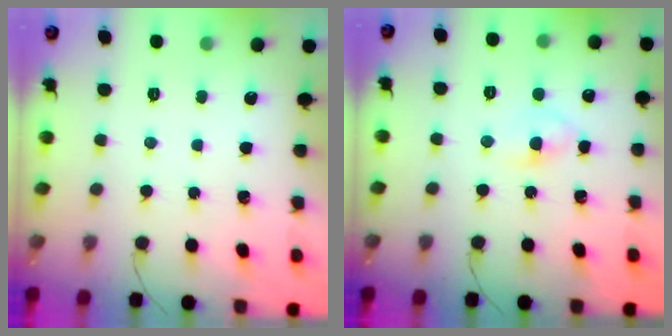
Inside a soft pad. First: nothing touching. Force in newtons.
{"total": 3.6, "press": 3.3, "slide": 1.5}